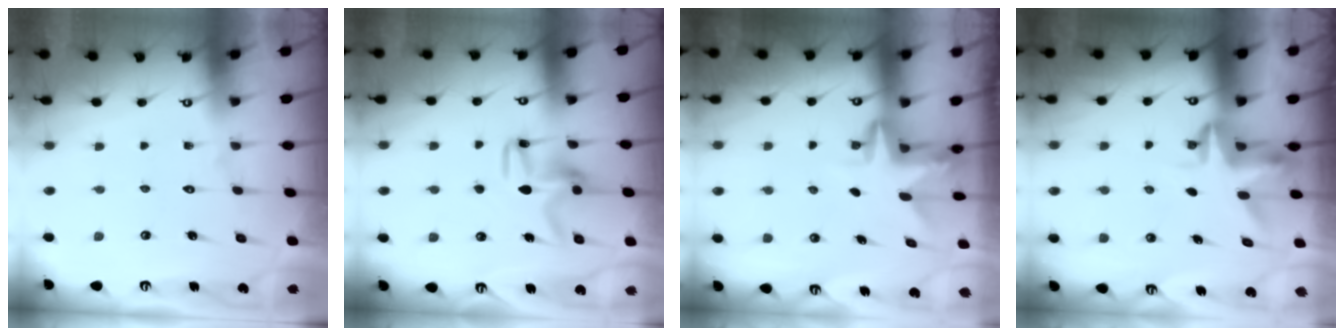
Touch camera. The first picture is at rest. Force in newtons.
{"total": 10.1, "press": 10.1, "slide": 0.3}
{"total": 3.2, "press": 3.1, "slide": 0.3}
{"total": 3.4, "press": 3.4, "slide": 0.2}